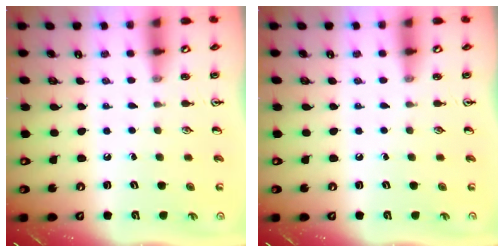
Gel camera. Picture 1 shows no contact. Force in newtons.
{"total": 0.0}